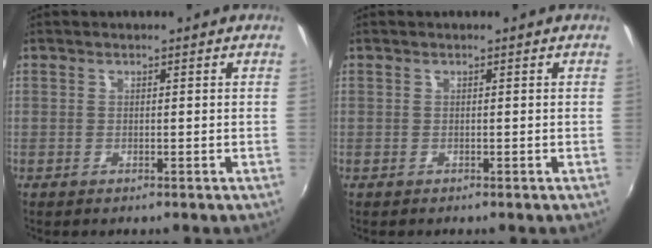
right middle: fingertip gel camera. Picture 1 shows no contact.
{"total": 0.0}